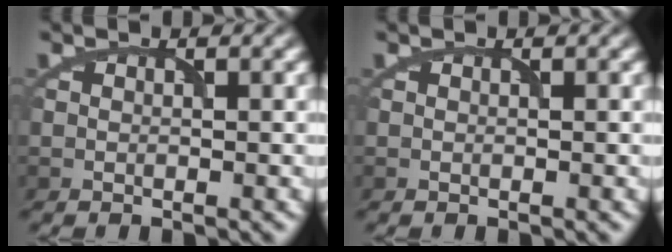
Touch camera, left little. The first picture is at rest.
{"total": 0.0}